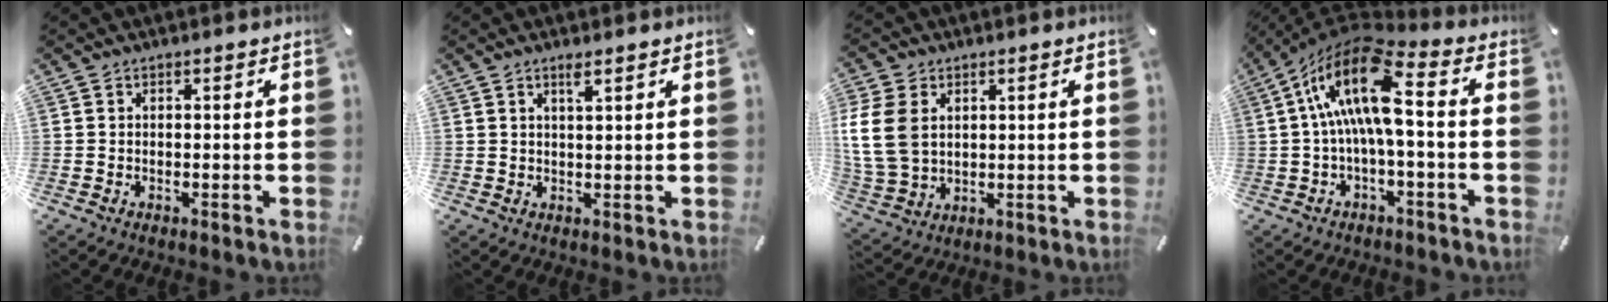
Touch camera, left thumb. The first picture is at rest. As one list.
[{"total": 2.1, "force": [1.6, 0.2, 1.4], "torque": [-0.030, 0.000, 0.027]}, {"total": 11.3, "force": [2.3, 8.7, 6.9], "torque": [-0.180, 0.008, 0.044]}, {"total": 17.6, "force": [2.0, 7.2, 16.0], "torque": [-0.312, -0.001, 0.033]}]